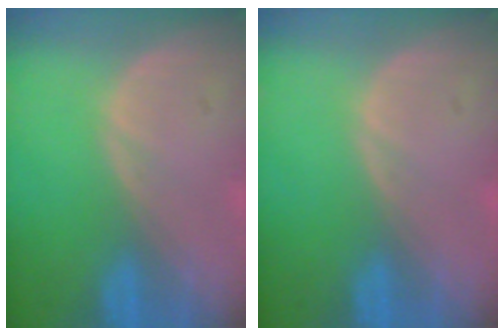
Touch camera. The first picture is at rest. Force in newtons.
{"total": 0.0}